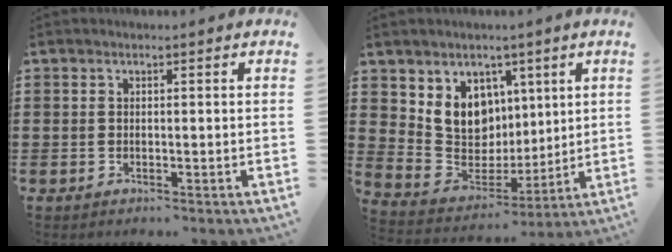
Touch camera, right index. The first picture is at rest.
{"total": 9.2, "force": [3.5, 8.1, 2.6], "torque": [-0.088, -0.031, 0.071]}